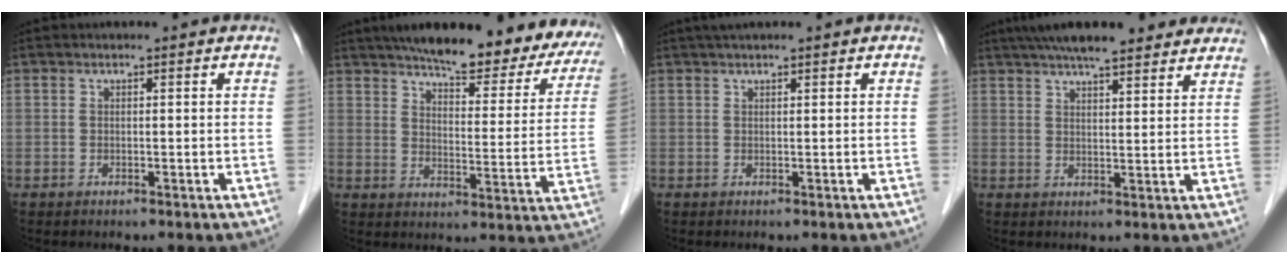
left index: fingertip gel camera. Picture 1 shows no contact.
{"total": 22.8, "force": [19.7, 5.2, 10.4], "torque": [-0.129, -0.026, 0.235]}
{"total": 3.1, "force": [2.5, 0.2, 1.7], "torque": [-0.022, 0.032, 0.041]}
{"total": 15.0, "force": [12.6, 2.9, 7.6], "torque": [-0.118, 0.041, 0.172]}